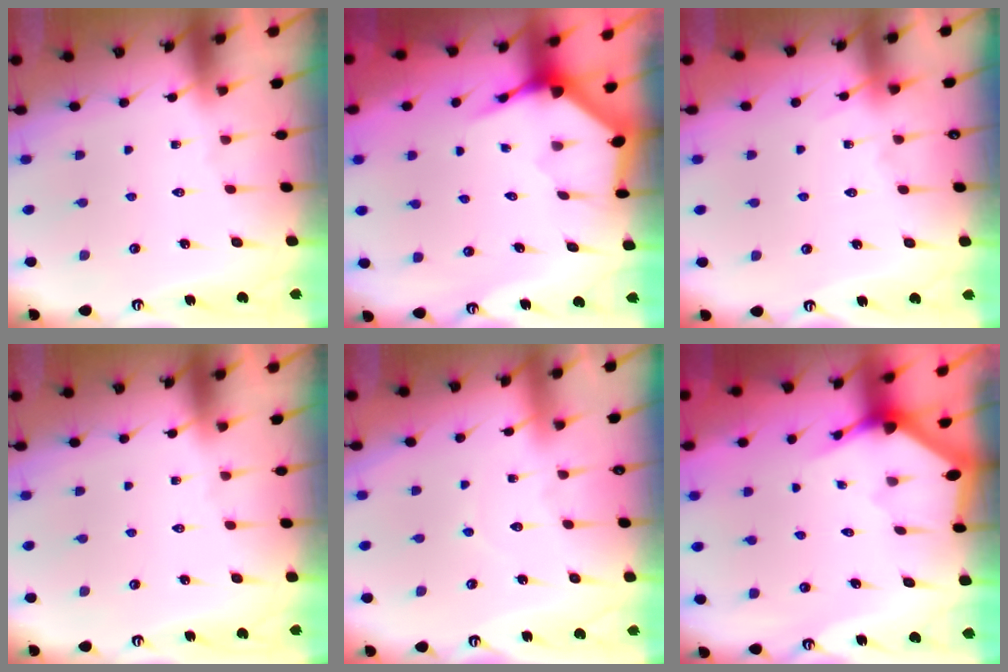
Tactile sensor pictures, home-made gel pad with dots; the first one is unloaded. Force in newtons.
{"total": 4.1, "press": 4.0, "slide": 0.5}
{"total": 3.8, "press": 3.7, "slide": 0.5}
{"total": 0.0}
{"total": 4.3, "press": 4.3, "slide": 0.4}
{"total": 3.0, "press": 3.0, "slide": 0.2}